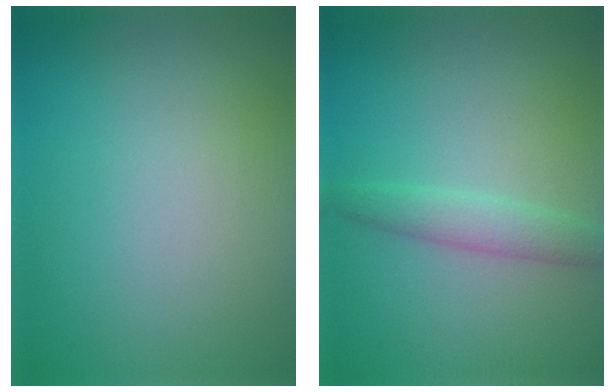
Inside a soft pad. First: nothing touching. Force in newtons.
{"total": 2.2, "press": 2.2, "slide": 0.1}